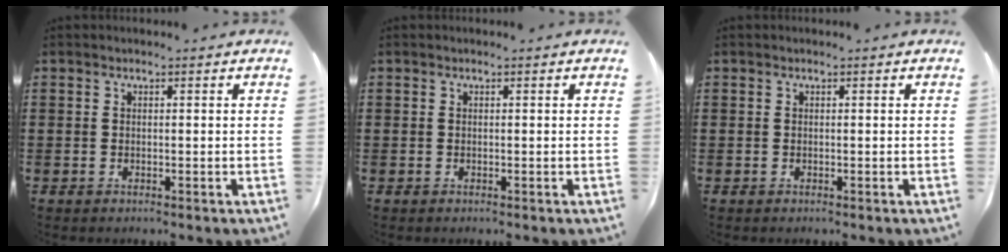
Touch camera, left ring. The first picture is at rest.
{"total": 0.0}
{"total": 0.0}